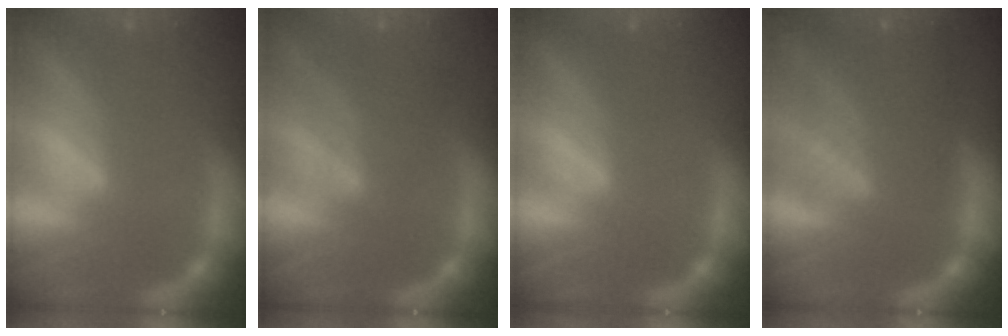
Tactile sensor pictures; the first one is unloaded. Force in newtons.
{"total": 4.0}
{"total": 1.0}
{"total": 8.0}